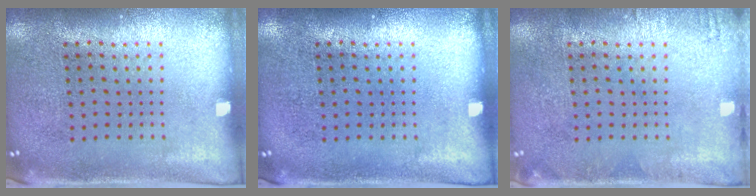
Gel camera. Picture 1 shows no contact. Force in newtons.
{"total": 0.0}
{"total": 1.0, "press": 1.0, "slide": 0.2}